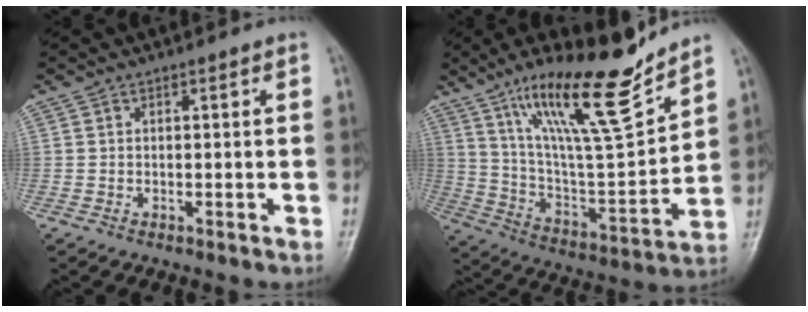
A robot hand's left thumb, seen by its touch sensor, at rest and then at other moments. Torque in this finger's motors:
{"motor_torque": [0.31, 0.22, 1.52, -1.25, 0.31]}